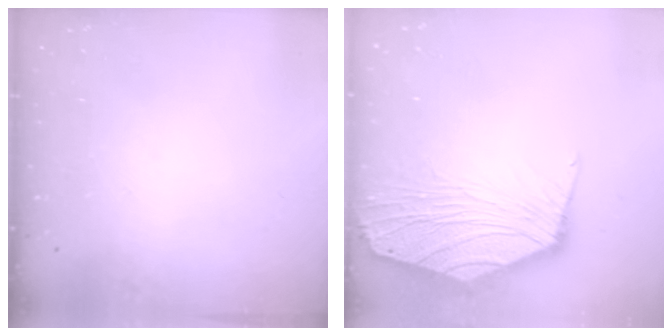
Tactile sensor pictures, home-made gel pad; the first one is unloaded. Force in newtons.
{"total": 10.0, "press": 9.9, "slide": 1.3}